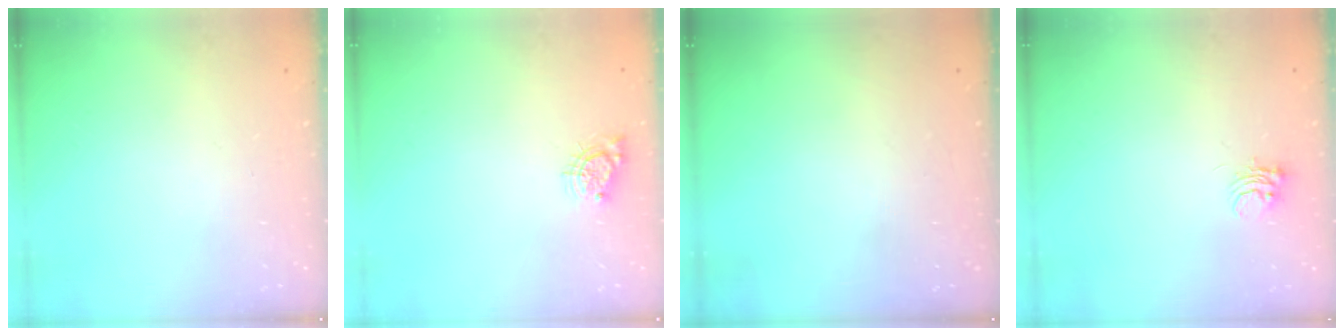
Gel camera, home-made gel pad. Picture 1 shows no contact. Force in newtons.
{"total": 5.5, "press": 5.5, "slide": 0.4}
{"total": 0.0}
{"total": 4.3, "press": 4.3, "slide": 0.3}